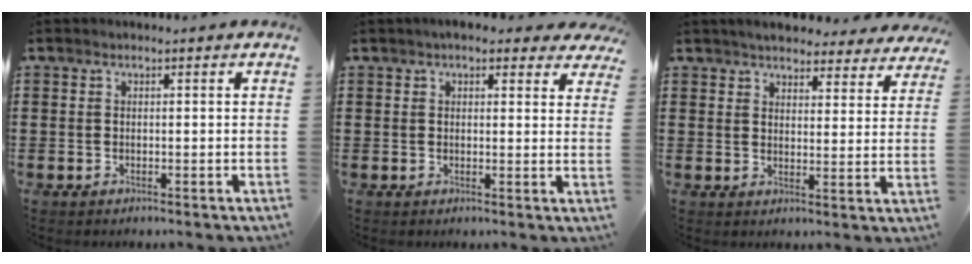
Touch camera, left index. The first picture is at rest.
{"total": 3.7, "force": [3.1, 1.3, 1.7], "torque": [-0.035, -0.003, 0.053]}
{"total": 4.3, "force": [4.2, 0.5, 0.8], "torque": [-0.033, -0.017, 0.076]}